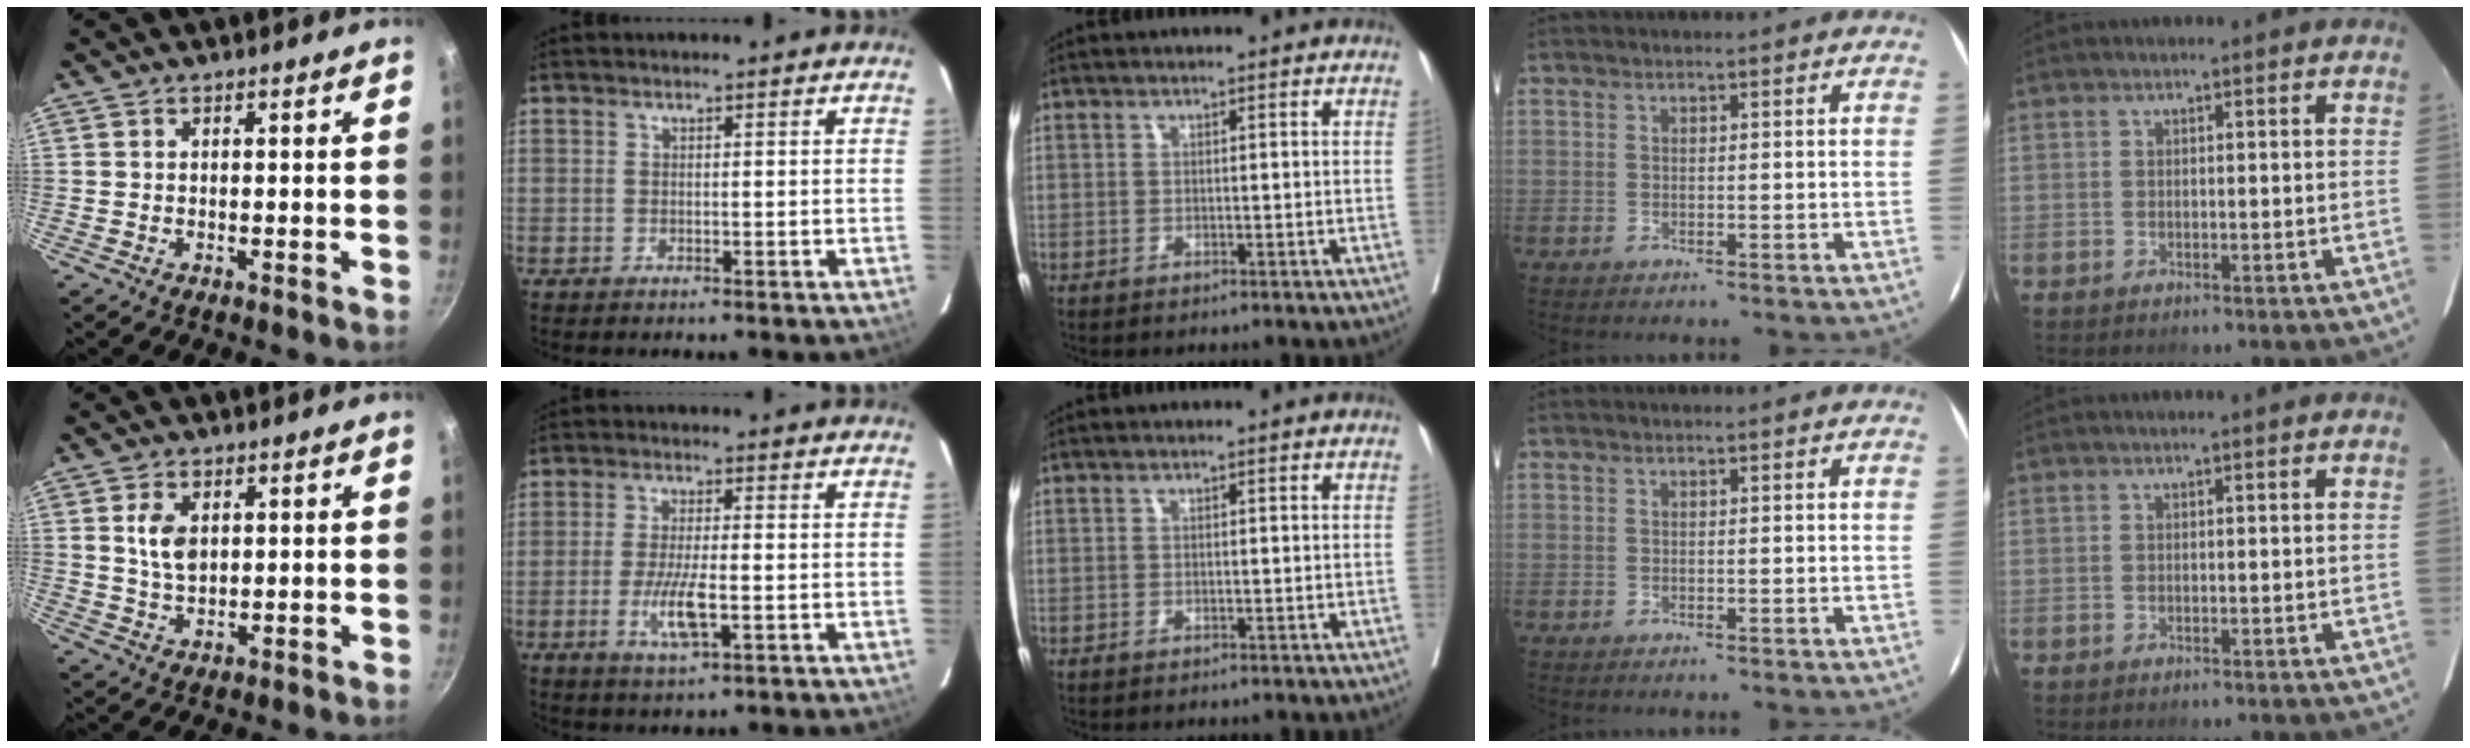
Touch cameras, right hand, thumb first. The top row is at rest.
{"thumb": {"total": 5.3, "force": [1.4, 3.2, 4.0], "torque": [-0.069, -0.009, 0.029]}, "index": {"total": 6.3, "force": [-1.8, 1.1, 6.0], "torque": [-0.121, -0.011, -0.031]}}